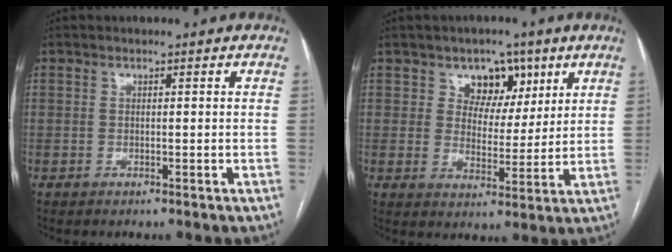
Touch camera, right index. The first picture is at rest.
{"total": 6.8, "force": [3.6, 5.0, 3.0], "torque": [-0.033, 0.010, 0.057]}